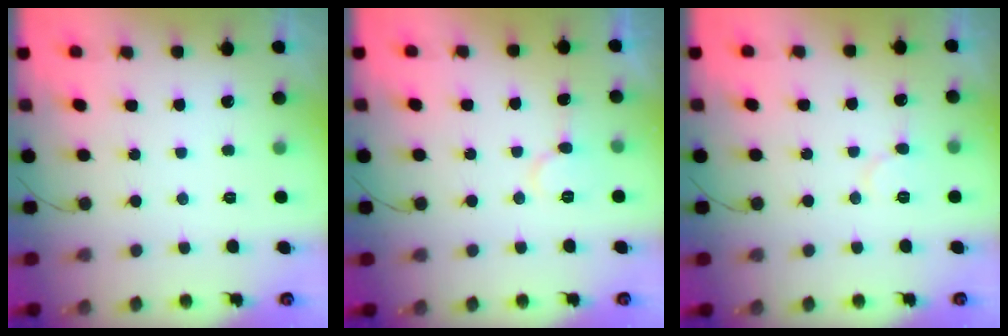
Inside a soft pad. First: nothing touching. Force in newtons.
{"total": 6.9, "press": 6.9, "slide": 0.3}
{"total": 6.2, "press": 6.1, "slide": 0.6}